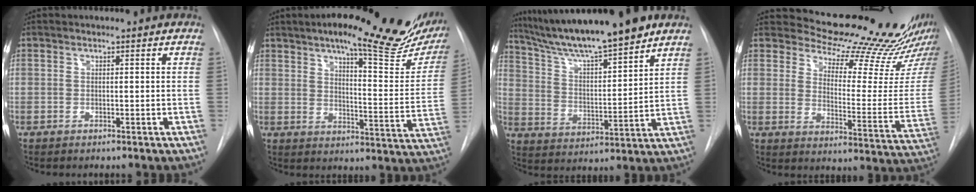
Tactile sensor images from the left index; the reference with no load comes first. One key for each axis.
{"total": 25.1, "fx": 18.5, "fy": 5.3, "fz": 16.0, "tx": -0.215, "ty": -0.013, "tz": 0.227}
{"total": 16.4, "fx": 13.9, "fy": 0.3, "fz": 8.7, "tx": -0.147, "ty": 0.005, "tz": 0.238}
{"total": 22.3, "fx": 20.4, "fy": 5.4, "fz": 7.3, "tx": -0.084, "ty": -0.094, "tz": 0.239}